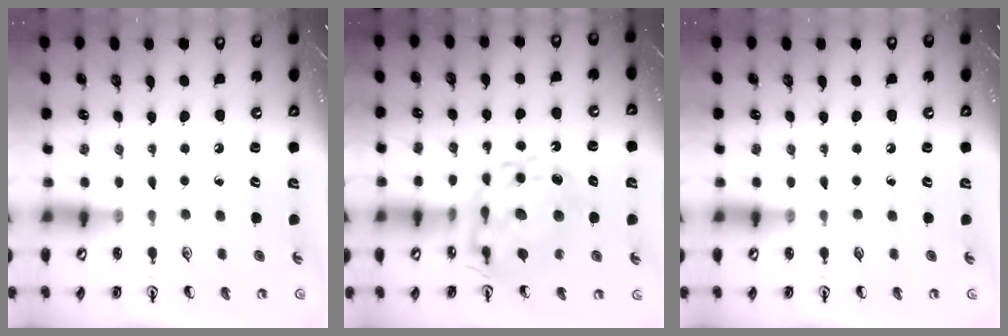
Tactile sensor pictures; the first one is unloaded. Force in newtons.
{"total": 12.6, "press": 12.6, "slide": 1.1}
{"total": 0.0}